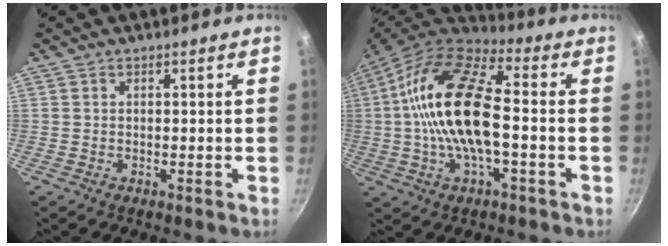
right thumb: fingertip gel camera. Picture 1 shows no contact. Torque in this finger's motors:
{"motor_torque": [2.43, 2.40, 2.59, -0.19, 0.93]}